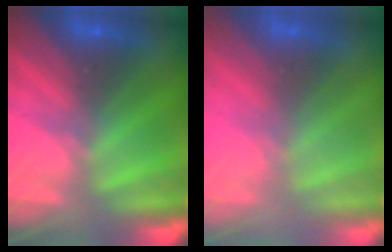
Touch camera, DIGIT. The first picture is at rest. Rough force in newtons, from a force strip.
{"total": 3.5}